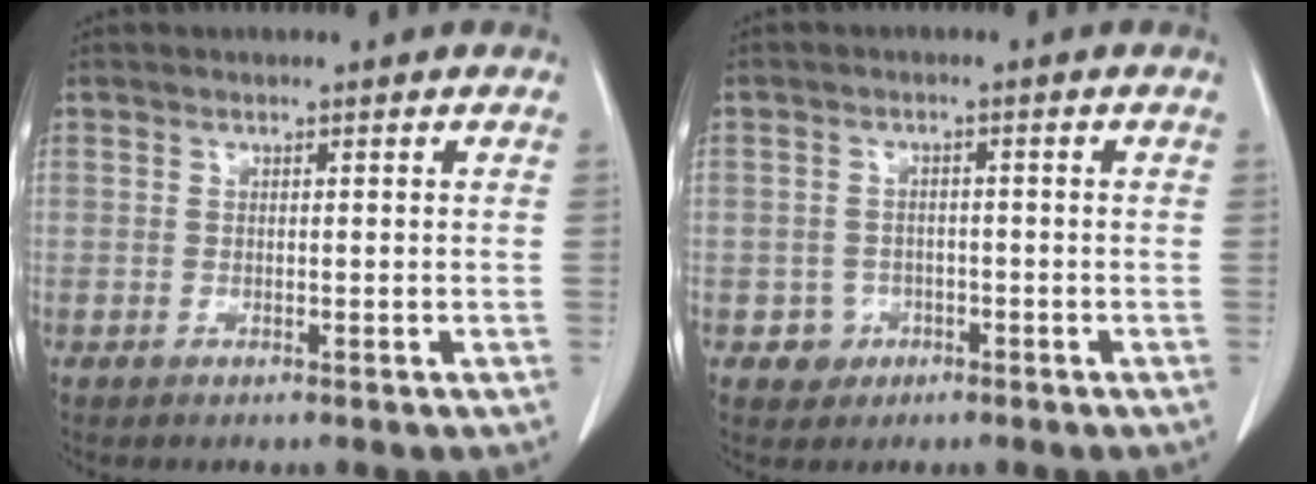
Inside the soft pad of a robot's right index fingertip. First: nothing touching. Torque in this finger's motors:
{"motor_torque": [-0.82, 0.37, -1.05, -0.21]}